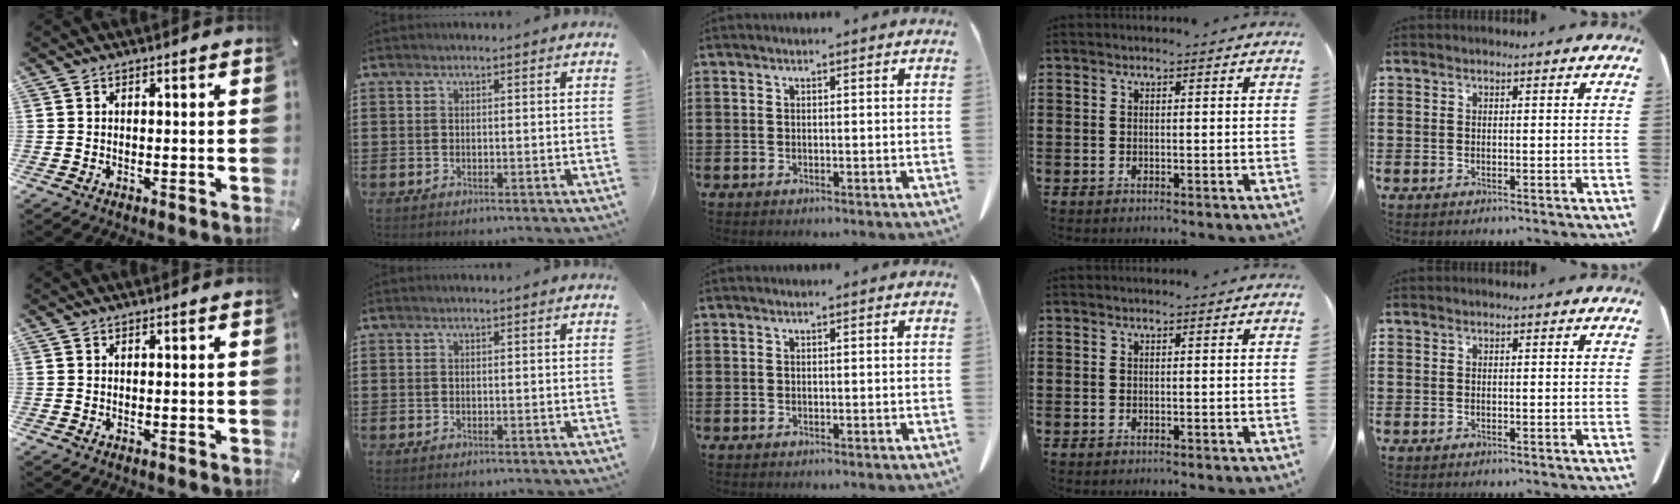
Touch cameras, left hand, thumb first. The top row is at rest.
{}